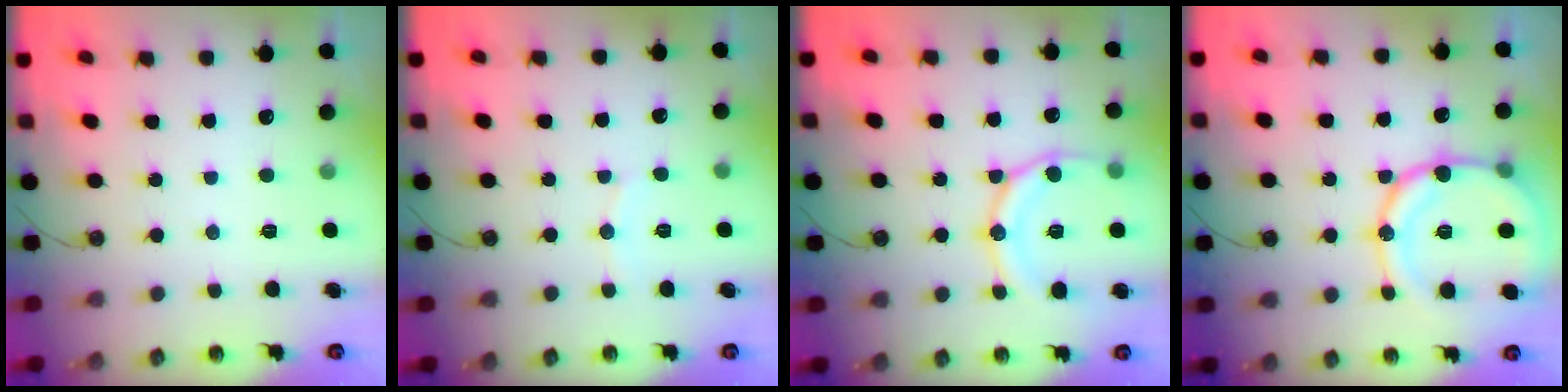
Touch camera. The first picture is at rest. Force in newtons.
{"total": 4.9, "press": 4.9, "slide": 0.2}
{"total": 14.4, "press": 14.3, "slide": 1.5}
{"total": 18.3, "press": 18.0, "slide": 3.5}